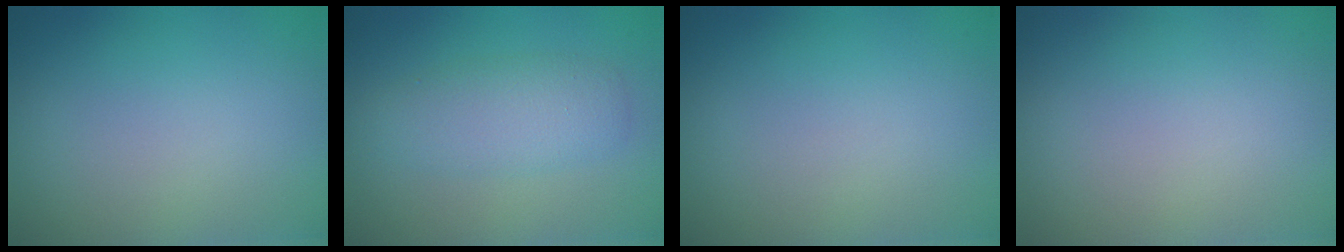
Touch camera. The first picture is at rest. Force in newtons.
{"total": 2.3, "press": 2.3, "slide": 0.2}
{"total": 0.0}
{"total": 0.0}